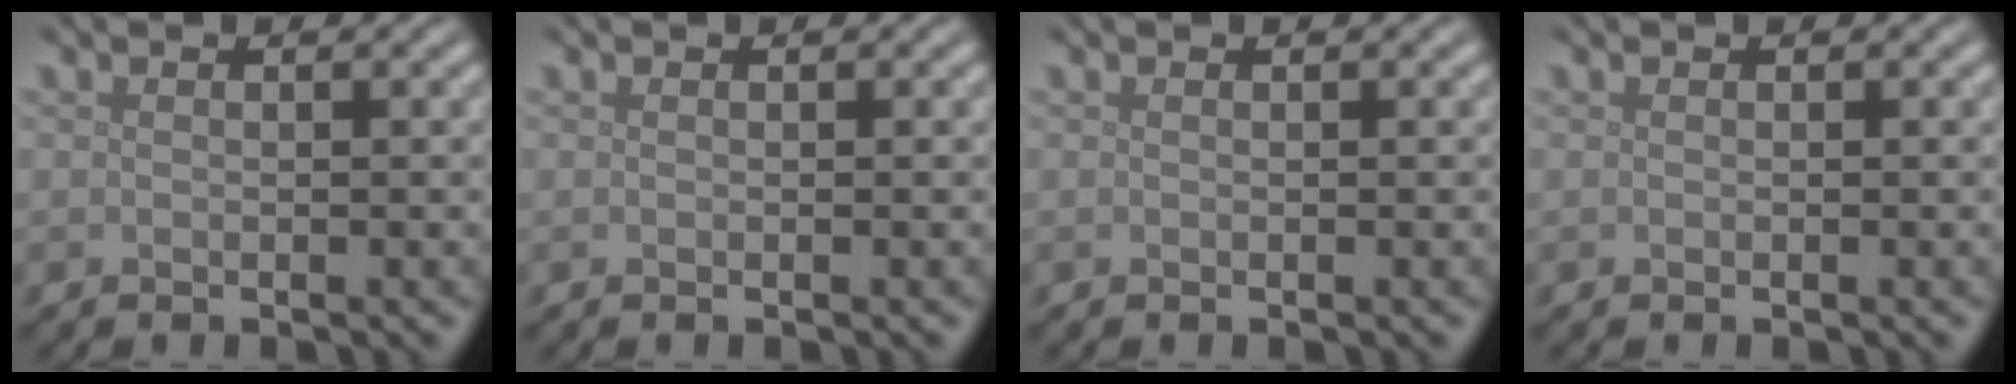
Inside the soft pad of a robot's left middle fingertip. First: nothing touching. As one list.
[{"total": 0.0}, {"total": 0.0}, {"total": 0.0}]